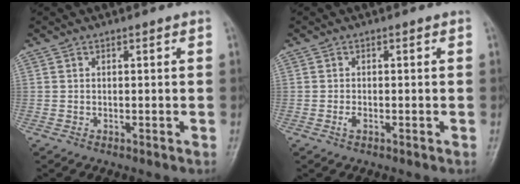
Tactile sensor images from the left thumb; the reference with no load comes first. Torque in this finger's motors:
{"motor_torque": [0.00, 0.01, 0.22, 0.16, 0.00]}